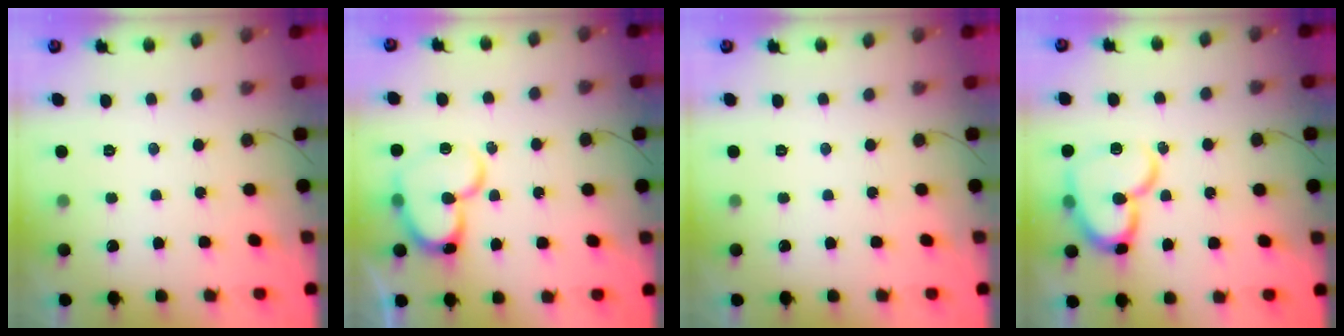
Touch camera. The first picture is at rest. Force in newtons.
{"total": 14.6, "press": 14.5, "slide": 1.6}
{"total": 0.0}
{"total": 16.1, "press": 16.1, "slide": 1.5}